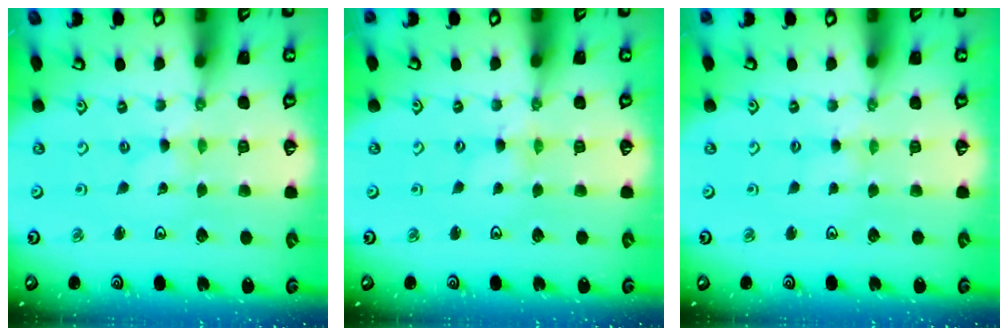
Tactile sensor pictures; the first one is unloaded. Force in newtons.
{"total": 1.4, "press": 1.4, "slide": 0.2}
{"total": 1.8, "press": 1.7, "slide": 0.3}